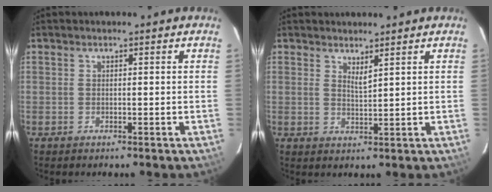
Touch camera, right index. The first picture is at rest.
{"total": 2.2, "force": [1.7, 0.1, 1.4], "torque": [-0.024, -0.004, 0.028]}